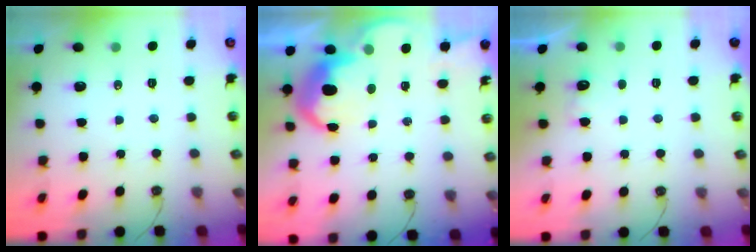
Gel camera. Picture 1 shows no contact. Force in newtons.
{"total": 8.6, "press": 8.5, "slide": 0.6}
{"total": 6.4, "press": 6.3, "slide": 1.3}